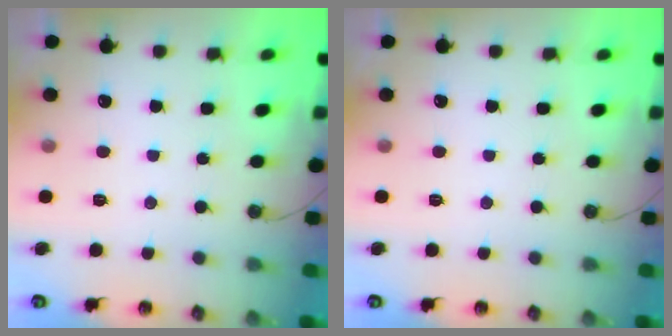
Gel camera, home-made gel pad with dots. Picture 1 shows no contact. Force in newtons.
{"total": 0.0}